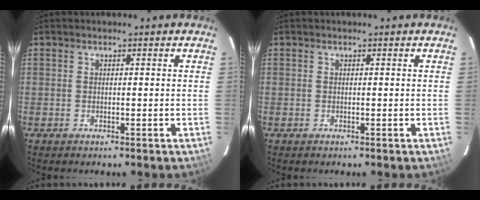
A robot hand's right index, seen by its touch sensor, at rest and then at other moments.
{"total": 0.0}